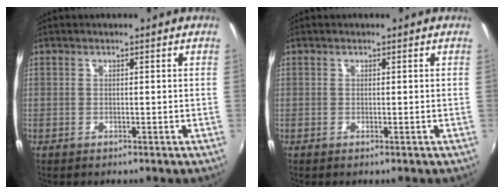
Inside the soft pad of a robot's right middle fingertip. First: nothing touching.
{"total": 0.0}